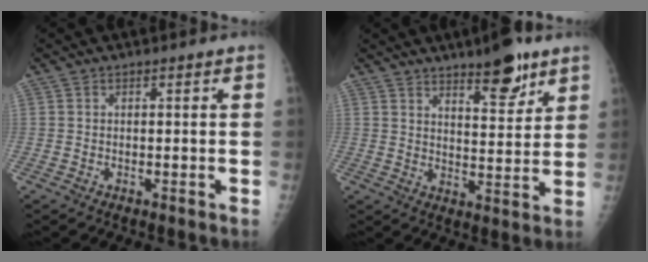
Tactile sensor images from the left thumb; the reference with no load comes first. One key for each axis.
{"total": 9.7, "fx": 6.6, "fy": 3.1, "fz": 6.4, "tx": -0.070, "ty": -0.044, "tz": 0.099}